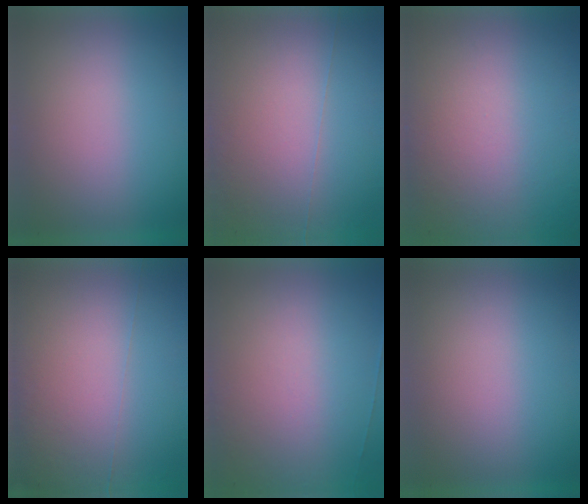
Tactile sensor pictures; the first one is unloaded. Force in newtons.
{"total": 5.9}
{"total": 9.5}
{"total": 4.4}
{"total": 7.5}
{"total": 0.0}